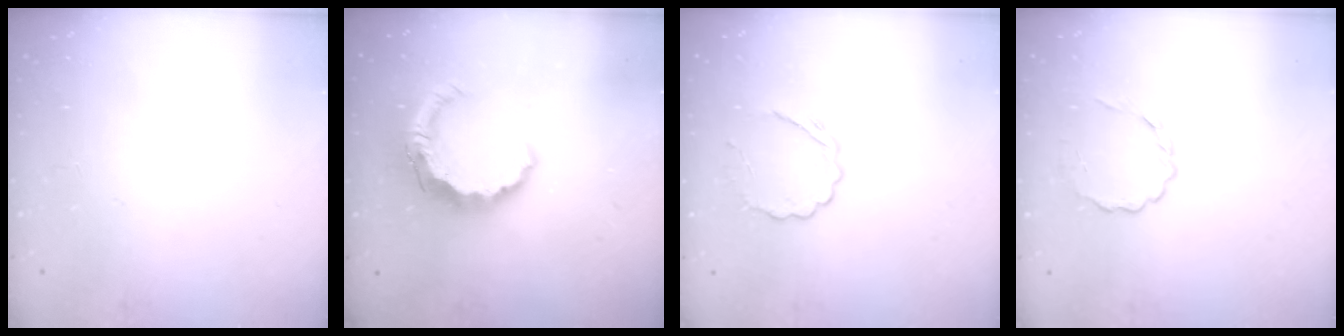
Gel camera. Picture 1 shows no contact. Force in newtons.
{"total": 10.0, "press": 9.9, "slide": 1.3}
{"total": 5.1, "press": 5.0, "slide": 1.0}
{"total": 3.7, "press": 3.5, "slide": 1.4}